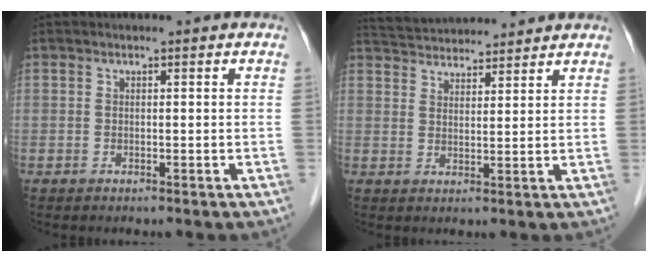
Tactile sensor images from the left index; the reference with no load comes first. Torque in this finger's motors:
{"motor_torque": [0.04, -0.51, 0.10, 0.06]}